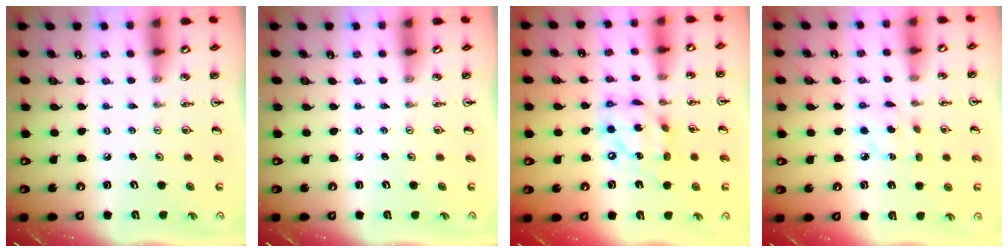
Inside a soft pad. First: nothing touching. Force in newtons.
{"total": 0.0}
{"total": 14.0, "press": 13.9, "slide": 1.6}
{"total": 3.9, "press": 3.9, "slide": 0.3}